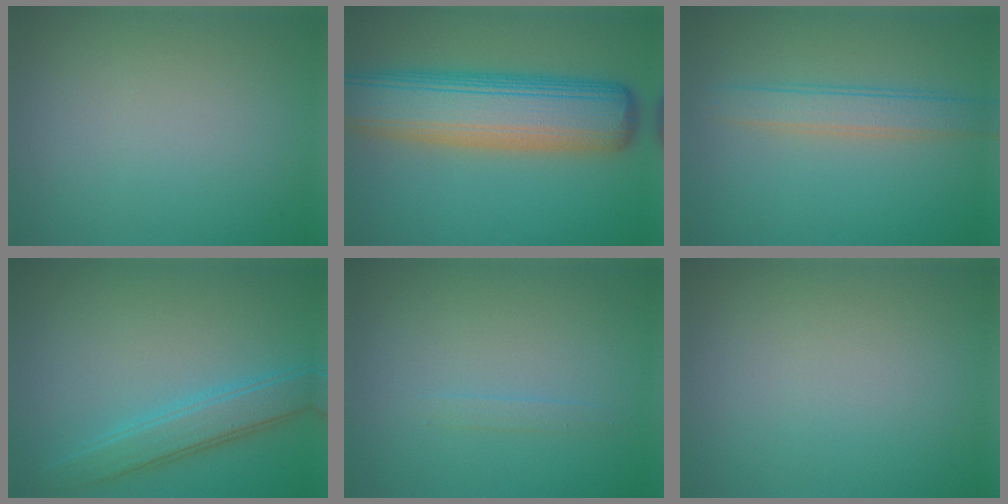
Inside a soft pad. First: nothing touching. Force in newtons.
{"total": 10.5, "press": 10.5, "slide": 0.5}
{"total": 2.9, "press": 2.9, "slide": 0.1}
{"total": 3.6, "press": 3.6, "slide": 0.1}
{"total": 0.8, "press": 0.8, "slide": 0.1}
{"total": 0.0}